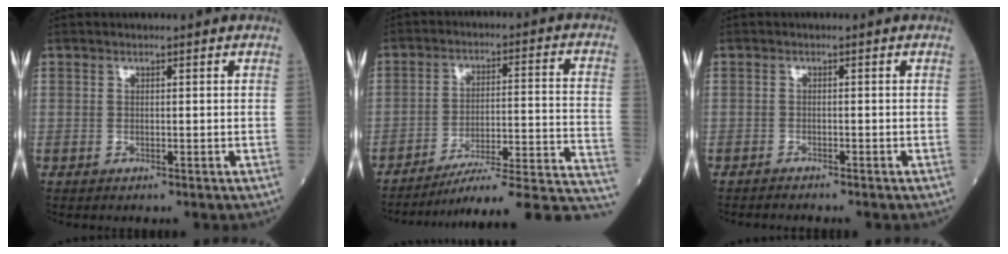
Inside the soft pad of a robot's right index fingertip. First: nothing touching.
{"total": 20.9, "force": [-18.4, 0.1, 9.8], "torque": [-0.057, 0.015, -0.254]}
{"total": 1.5, "force": [-1.5, -0.2, 0.2], "torque": [-0.007, -0.004, -0.023]}